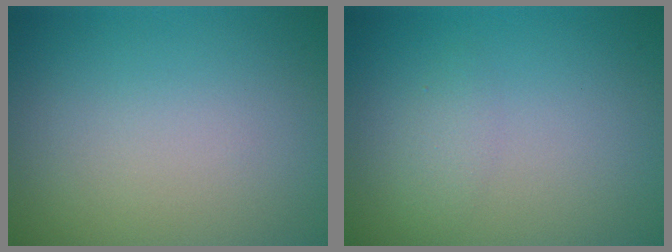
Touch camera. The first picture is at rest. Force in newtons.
{"total": 1.2, "press": 1.2, "slide": 0.1}